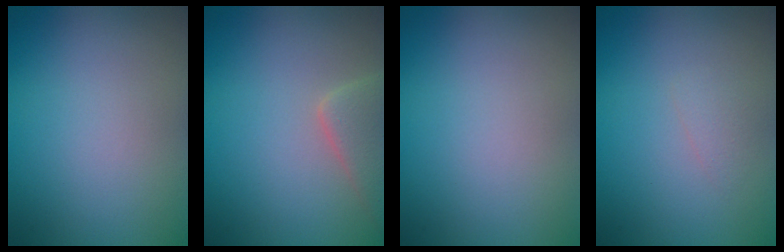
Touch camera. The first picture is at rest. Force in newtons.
{"total": 2.9, "press": 2.9, "slide": 0.3}
{"total": 0.0}
{"total": 0.9, "press": 0.9, "slide": 0.1}